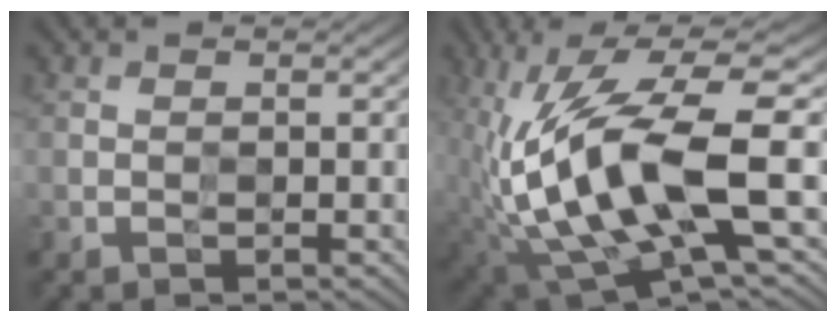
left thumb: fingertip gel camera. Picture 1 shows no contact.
{"total": 15.8, "force": [-2.1, 5.2, 14.8], "torque": [-0.293, -0.001, -0.031]}